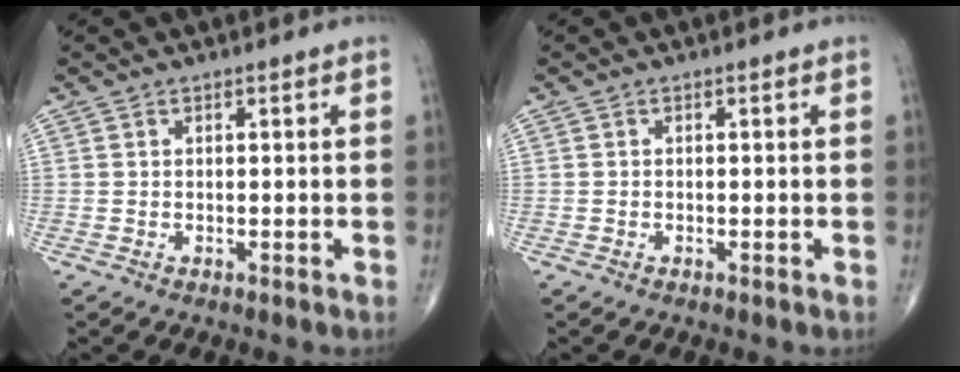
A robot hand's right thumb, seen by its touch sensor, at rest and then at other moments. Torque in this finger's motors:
{"motor_torque": [-0.02, 0.19, -0.10, -0.01, 0.01]}